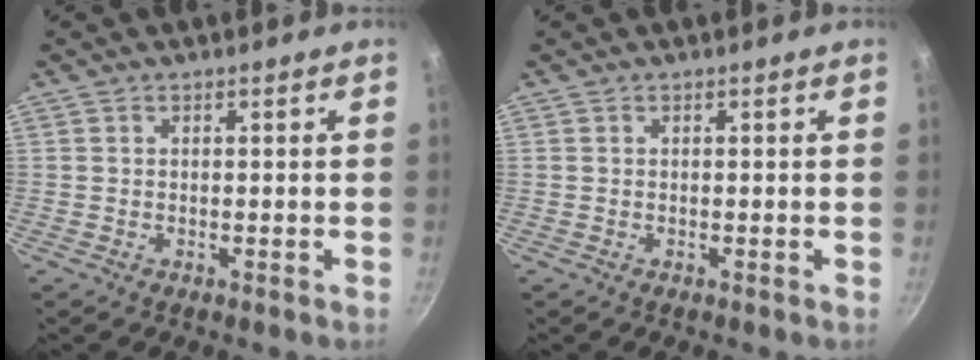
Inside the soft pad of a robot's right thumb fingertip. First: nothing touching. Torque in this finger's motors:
{"motor_torque": [0.00, 0.00, 0.02, 0.01, 0.00]}